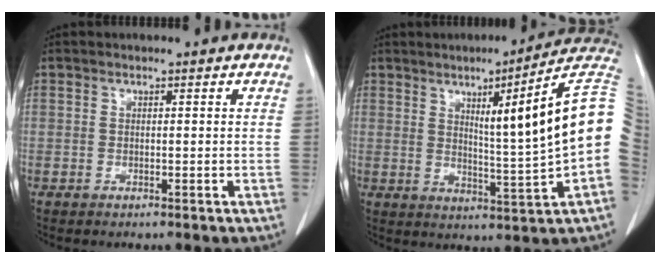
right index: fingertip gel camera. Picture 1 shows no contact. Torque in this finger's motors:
{"motor_torque": [1.90, 0.07, 0.33, 0.09]}